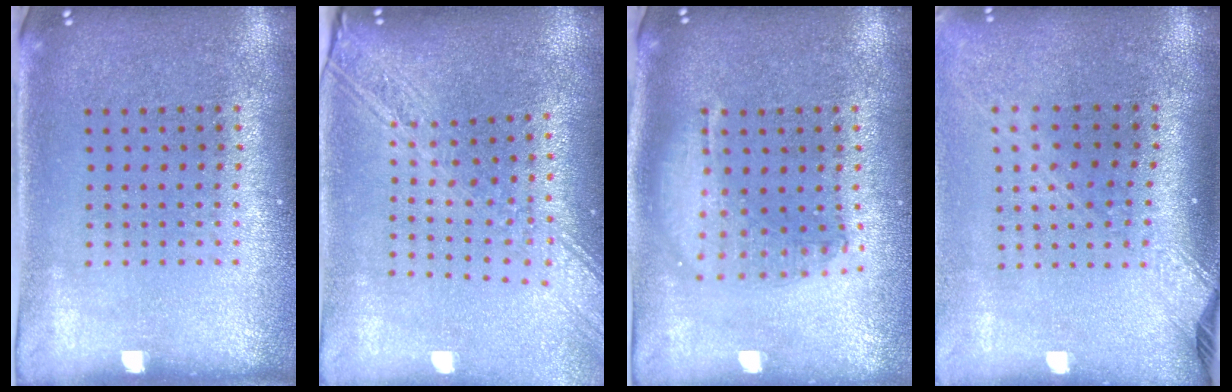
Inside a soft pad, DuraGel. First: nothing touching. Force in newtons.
{"total": 2.5, "press": 2.1, "slide": 1.4}
{"total": 1.6, "press": 1.4, "slide": 0.7}
{"total": 2.2, "press": 1.7, "slide": 1.4}